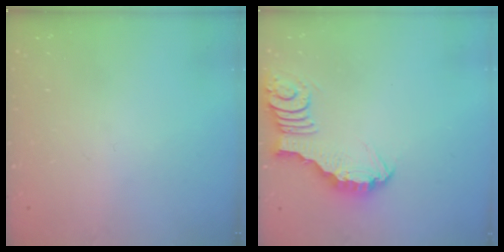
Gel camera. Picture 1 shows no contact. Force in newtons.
{"total": 4.3, "press": 4.3, "slide": 0.5}